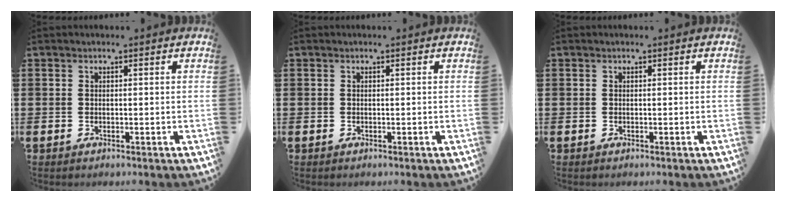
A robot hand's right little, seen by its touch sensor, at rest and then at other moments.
{"total": 0.0}
{"total": 0.0}